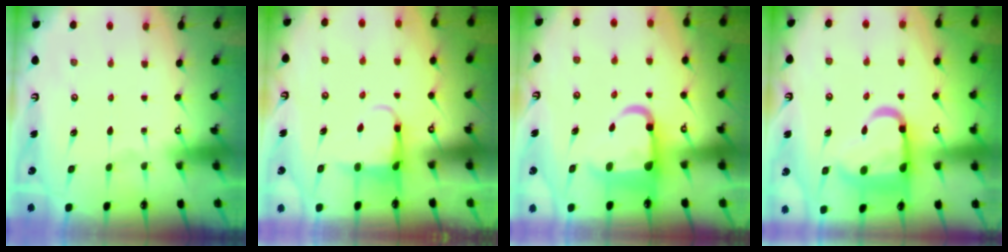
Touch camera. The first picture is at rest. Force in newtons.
{"total": 4.1, "press": 4.1, "slide": 0.5}
{"total": 8.8, "press": 8.4, "slide": 2.4}
{"total": 15.8, "press": 15.7, "slide": 1.9}